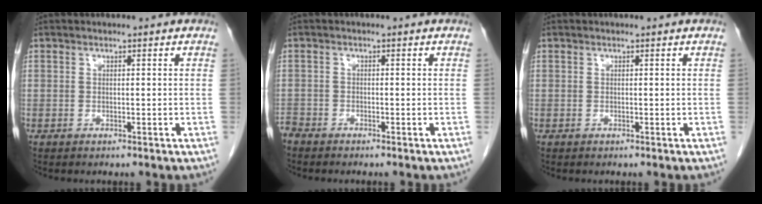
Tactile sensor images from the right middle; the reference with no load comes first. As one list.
[{"total": 1.7, "force": [-1.7, 0.4, 0.1], "torque": [-0.004, -0.004, -0.032]}, {"total": 0.0}]